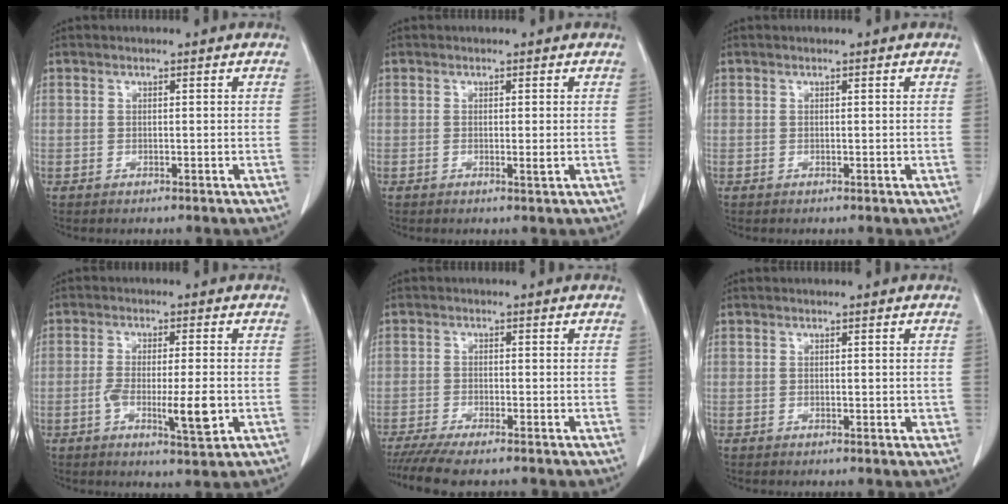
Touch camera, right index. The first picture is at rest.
{"total": 1.0, "force": [-0.2, 0.0, 1.0], "torque": [-0.016, -0.003, -0.002]}
{"total": 0.0}
{"total": 7.3, "force": [-1.9, 1.0, 6.9], "torque": [-0.117, -0.008, -0.030]}
{"total": 7.2, "force": [-5.9, 0.7, 4.0], "torque": [-0.060, -0.016, -0.097]}
{"total": 1.1, "force": [0.0, 0.5, 0.9], "torque": [-0.009, -0.002, 0.004]}